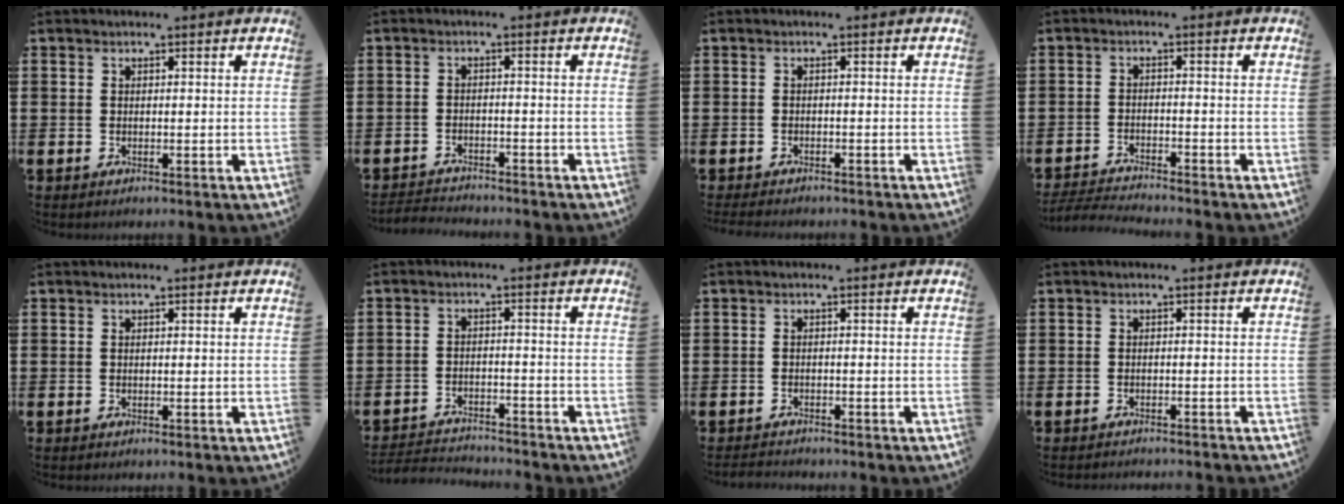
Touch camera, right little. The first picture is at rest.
{"total": 1.9, "force": [-1.9, 0.1, -0.2], "torque": [-0.002, 0.003, -0.042]}
{"total": 0.9, "force": [-0.9, 0.2, 0.1], "torque": [-0.005, 0.002, -0.018]}
{"total": 2.5, "force": [-2.5, -0.1, 0.2], "torque": [-0.004, 0.002, -0.053]}
{"total": 0.0}
{"total": 2.5, "force": [-2.5, 0.3, -0.1], "torque": [-0.004, 0.003, -0.055]}
{"total": 1.0, "force": [-1.0, 0.1, -0.1], "torque": [-0.003, 0.001, -0.021]}
{"total": 0.7, "force": [-0.7, -0.1, -0.1], "torque": [0.001, 0.002, -0.014]}